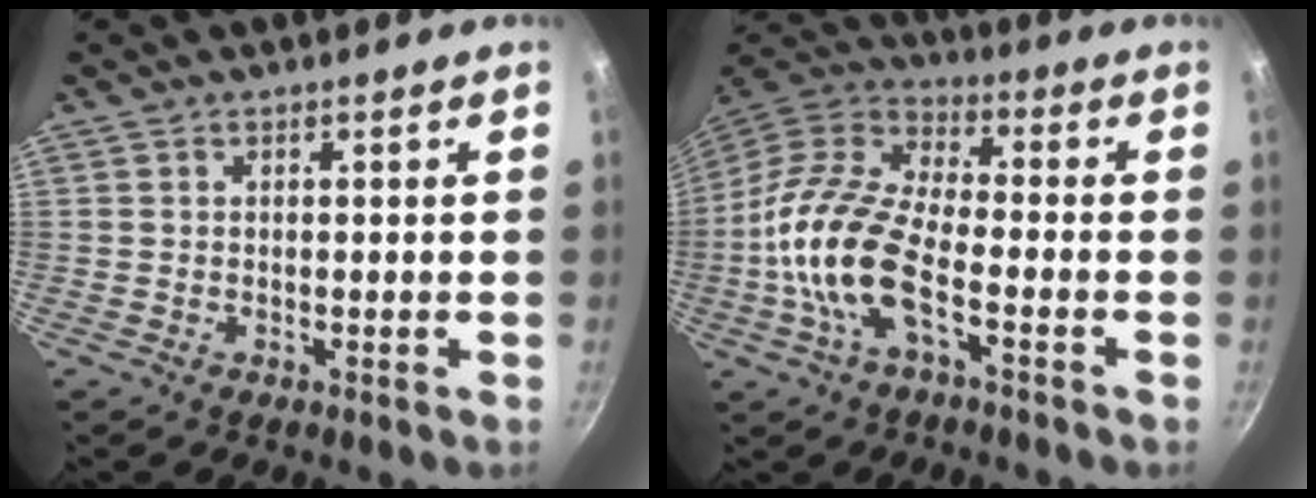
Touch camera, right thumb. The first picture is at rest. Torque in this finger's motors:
{"motor_torque": [0.27, 0.95, 1.77, -0.69, 0.61]}